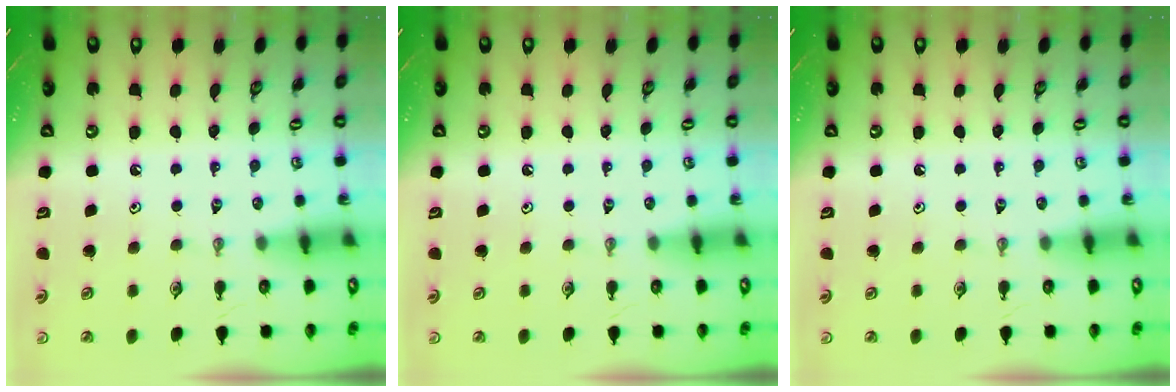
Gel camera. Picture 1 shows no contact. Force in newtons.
{"total": 0.0}
{"total": 0.0}